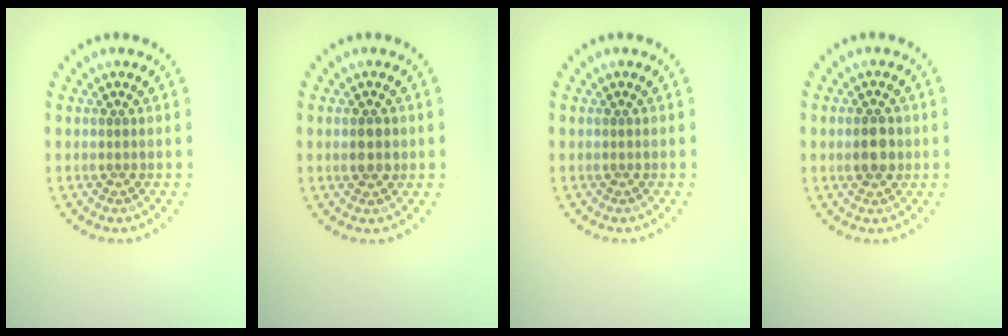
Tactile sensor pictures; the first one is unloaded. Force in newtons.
{"total": 1.7, "press": 1.7, "slide": 0.1}
{"total": 0.0}
{"total": 3.0, "press": 3.0, "slide": 0.1}